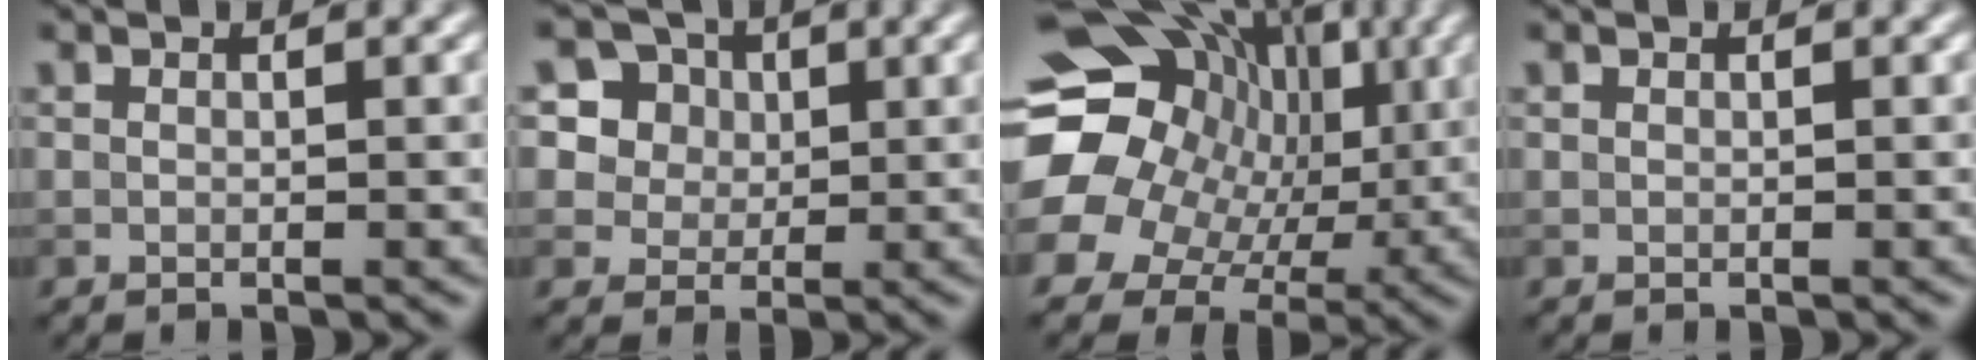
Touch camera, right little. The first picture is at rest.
{"total": 8.7, "force": [4.0, 7.1, 3.1], "torque": [-0.082, 0.019, 0.063]}
{"total": 18.7, "force": [3.0, 16.2, 8.8], "torque": [-0.190, 0.036, 0.032]}
{"total": 0.0}